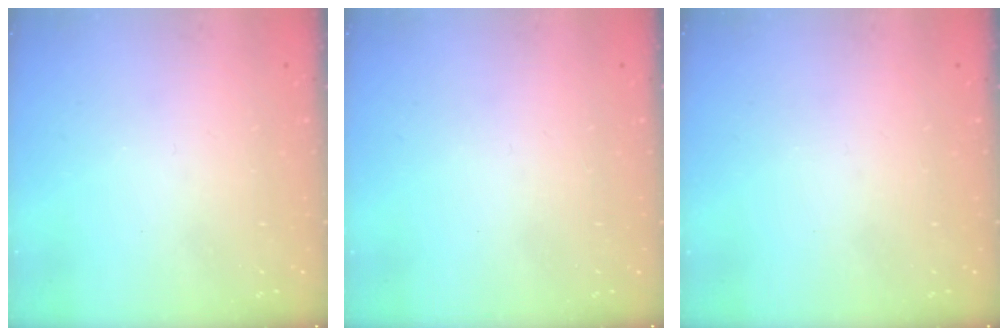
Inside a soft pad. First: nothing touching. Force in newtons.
{"total": 0.0}
{"total": 0.0}